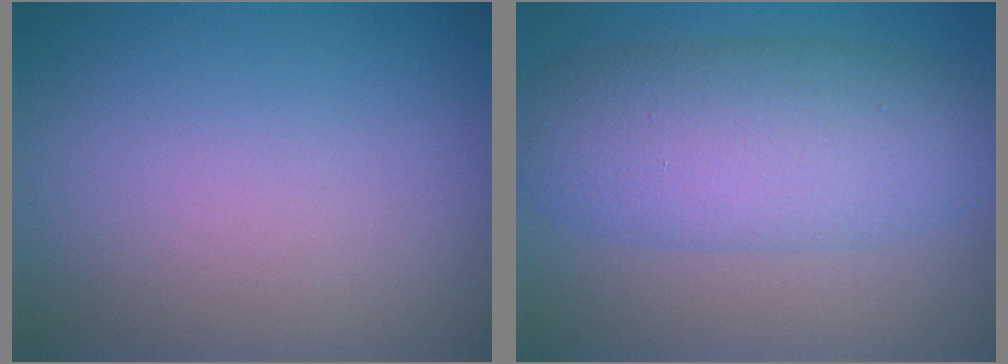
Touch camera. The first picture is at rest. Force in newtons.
{"total": 6.9, "press": 6.9, "slide": 0.0}